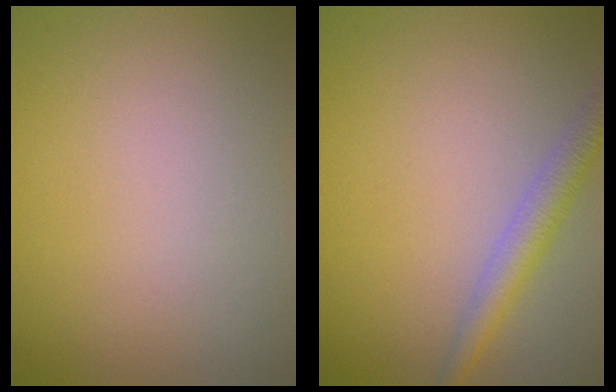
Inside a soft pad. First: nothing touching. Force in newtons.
{"total": 2.9, "press": 2.9, "slide": 0.1}